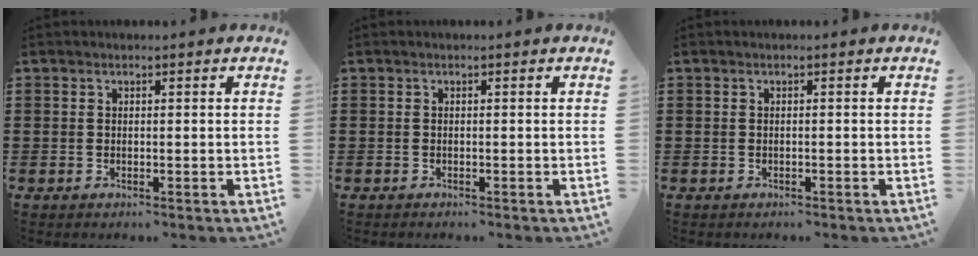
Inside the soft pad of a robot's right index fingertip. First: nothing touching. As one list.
[{"total": 0.0}, {"total": 0.0}]